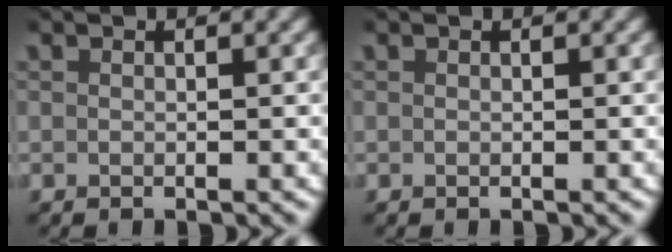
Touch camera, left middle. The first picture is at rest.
{"total": 0.0}